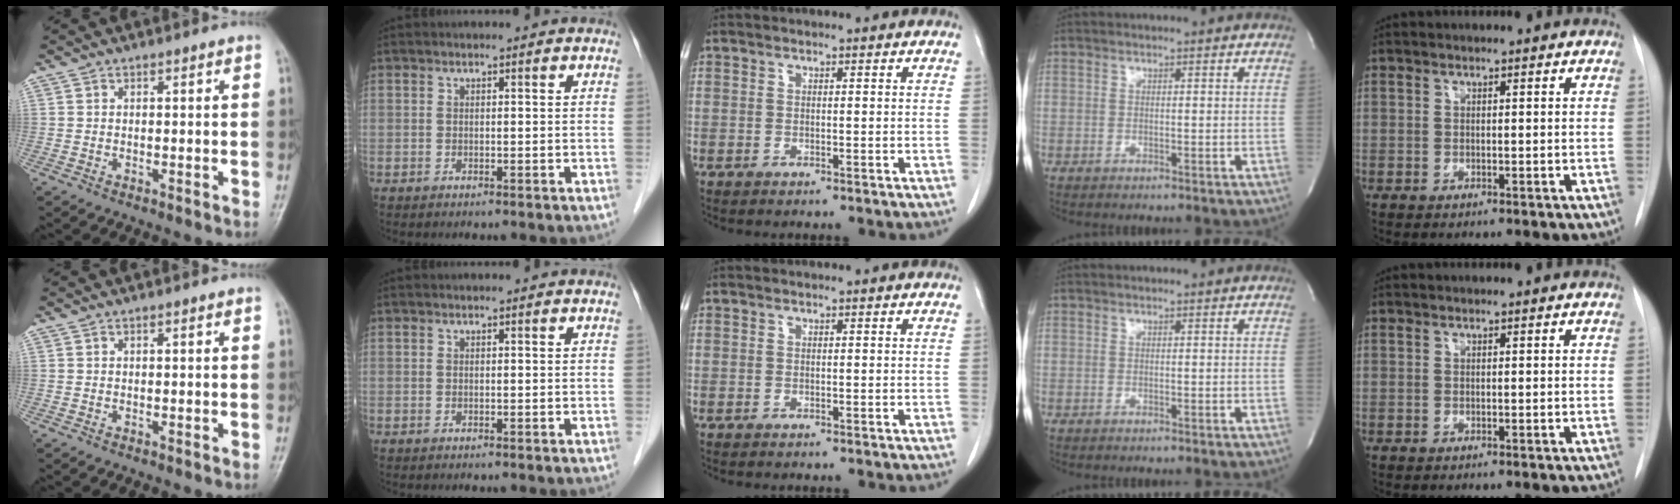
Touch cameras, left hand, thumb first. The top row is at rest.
{}